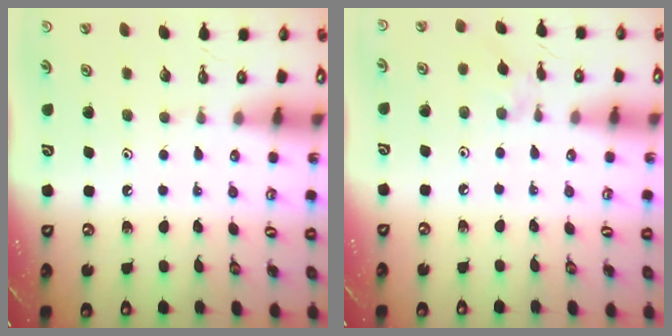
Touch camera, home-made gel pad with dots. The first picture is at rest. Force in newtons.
{"total": 2.4, "press": 2.4, "slide": 0.4}